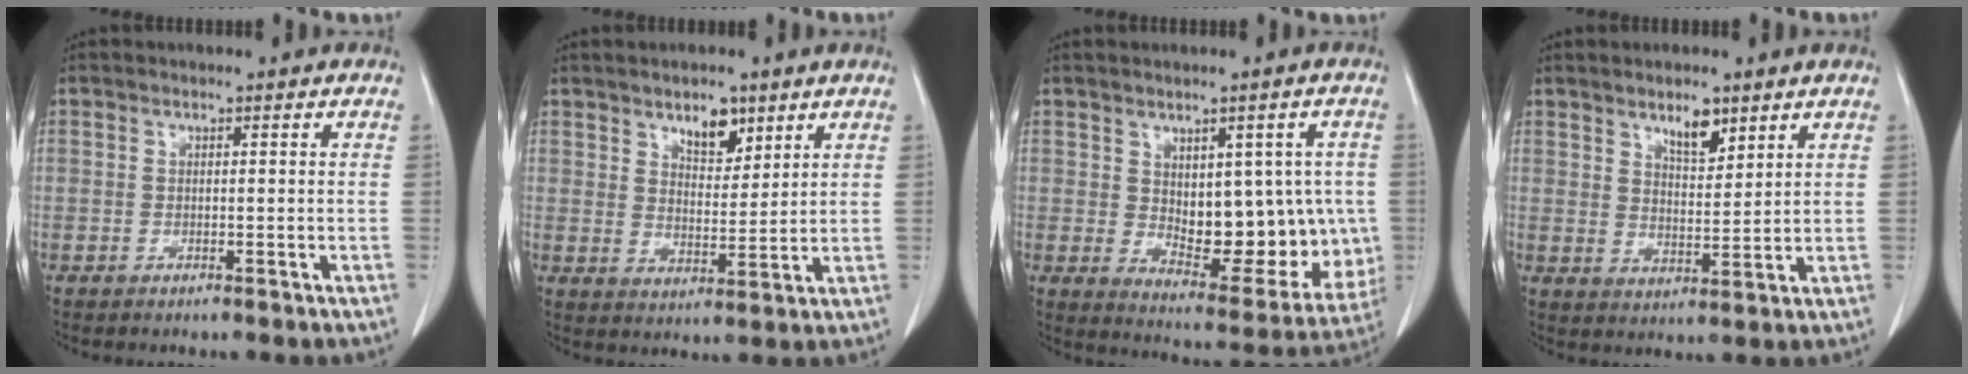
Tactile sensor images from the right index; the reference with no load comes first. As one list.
[{"total": 5.8, "force": [3.7, 2.8, 3.5], "torque": [-0.055, -0.004, 0.065]}, {"total": 15.6, "force": [0.5, 7.9, 13.4], "torque": [-0.187, -0.002, 0.034]}, {"total": 5.4, "force": [3.6, 2.0, 3.5], "torque": [-0.061, -0.005, 0.063]}]